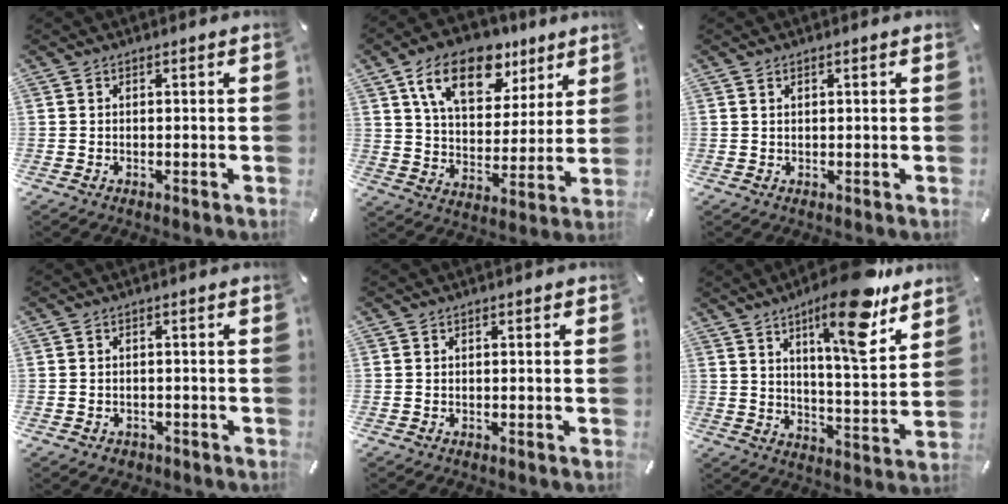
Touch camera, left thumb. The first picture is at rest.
{"total": 17.1, "force": [10.0, 10.0, 9.5], "torque": [-0.158, -0.037, 0.176]}
{"total": 0.6, "force": [0.3, 0.3, 0.4], "torque": [-0.007, 0.002, 0.005]}
{"total": 1.5, "force": [-0.8, 1.3, 0.3], "torque": [-0.005, 0.006, -0.019]}
{"total": 0.0}
{"total": 16.9, "force": [11.3, 4.0, 12.0], "torque": [-0.184, -0.070, 0.176]}